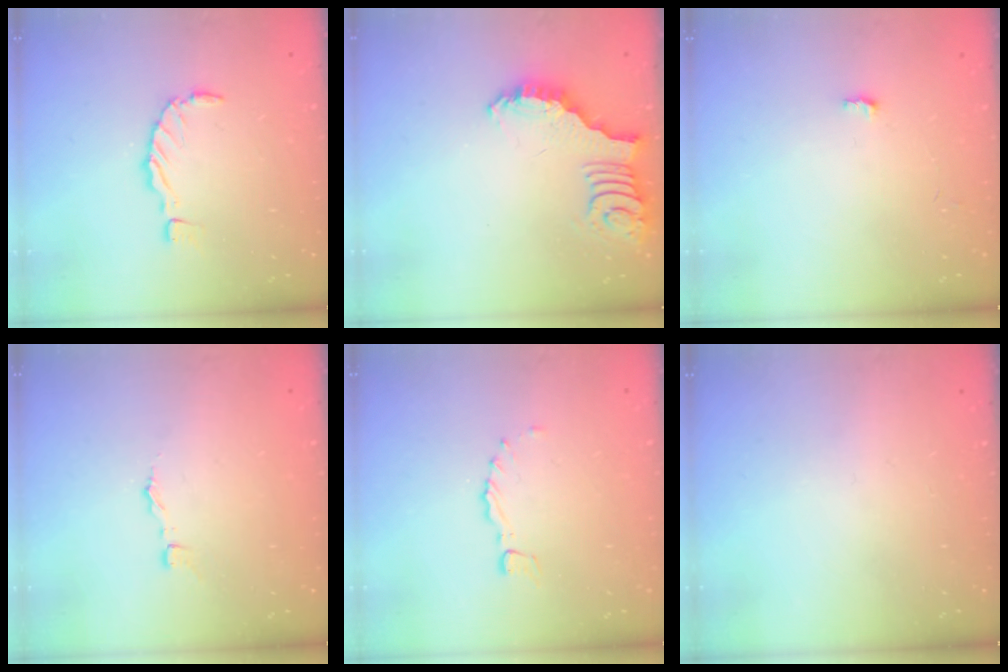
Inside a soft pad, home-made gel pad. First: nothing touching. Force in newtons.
{"total": 2.6, "press": 2.5, "slide": 0.5}
{"total": 3.2, "press": 3.2, "slide": 0.3}
{"total": 1.7, "press": 1.7, "slide": 0.1}
{"total": 0.0}
{"total": 0.0}